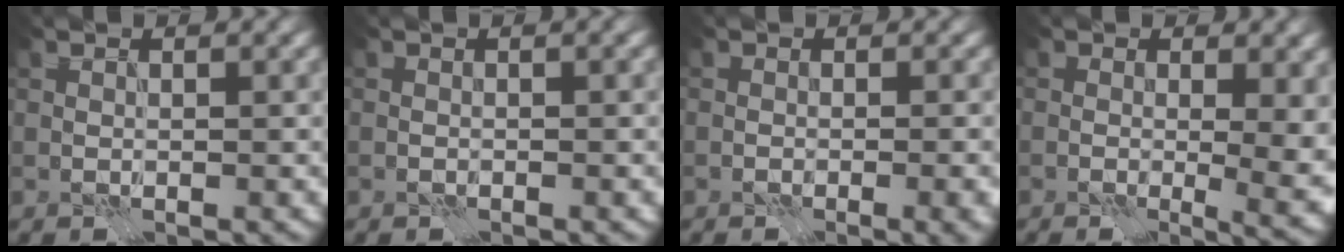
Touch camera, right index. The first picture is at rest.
{"total": 0.8, "force": [0.1, 0.2, 0.7], "torque": [-0.006, 0.000, -0.001]}
{"total": 2.2, "force": [-0.5, 0.8, 2.0], "torque": [-0.008, 0.004, -0.007]}
{"total": 6.5, "force": [1.0, 2.8, 5.8], "torque": [-0.042, -0.007, 0.022]}